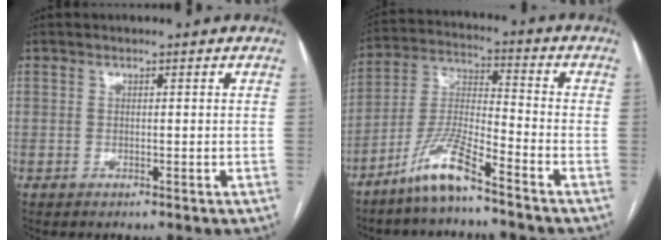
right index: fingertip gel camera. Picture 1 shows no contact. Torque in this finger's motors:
{"motor_torque": [1.02, -0.74, 0.27, 0.08]}